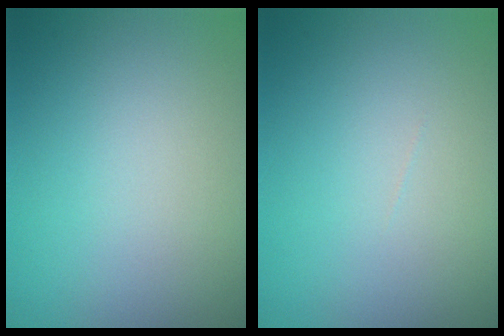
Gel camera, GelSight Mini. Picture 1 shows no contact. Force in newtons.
{"total": 0.0}